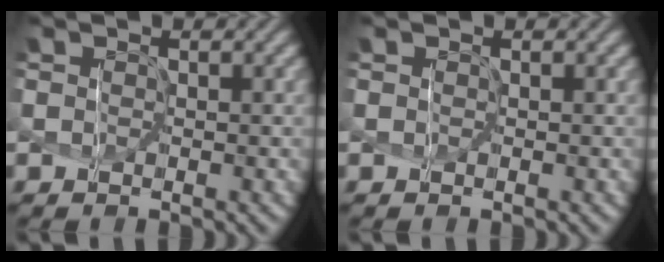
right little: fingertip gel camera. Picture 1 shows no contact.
{"total": 0.0}